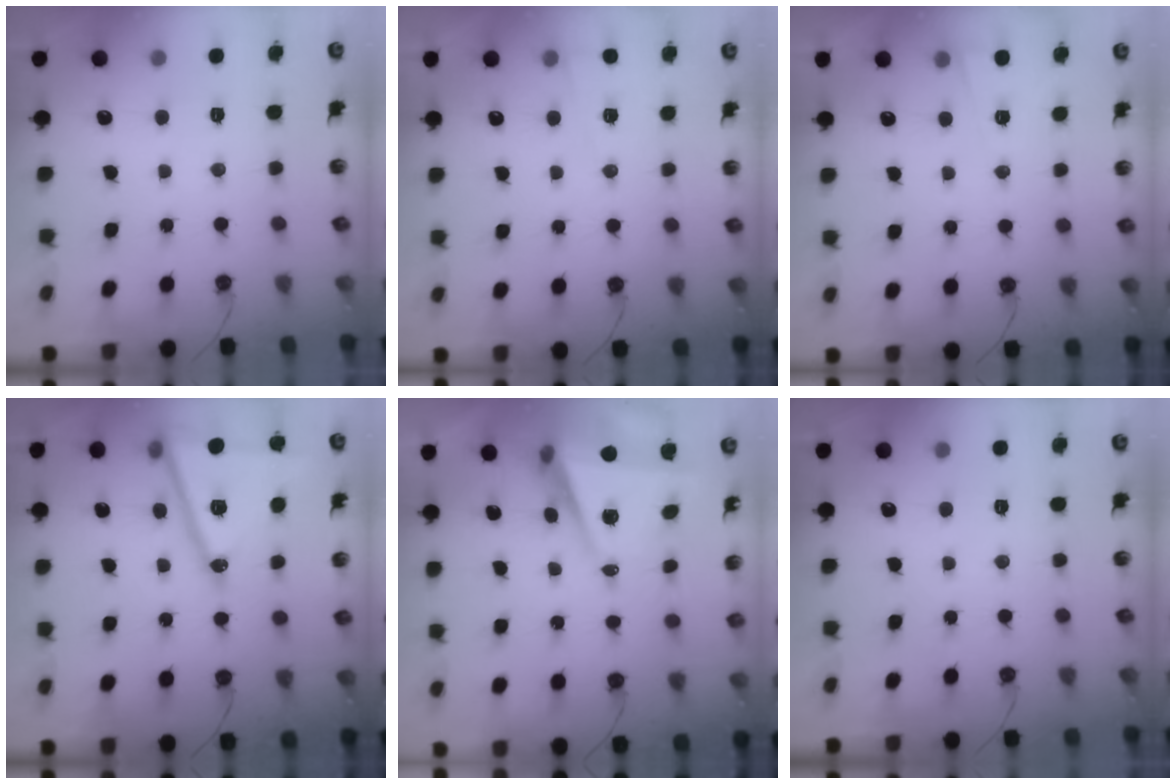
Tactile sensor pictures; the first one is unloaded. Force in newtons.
{"total": 4.9, "press": 3.8, "slide": 3.2}
{"total": 2.7, "press": 2.3, "slide": 1.5}
{"total": 18.9, "press": 18.5, "slide": 3.5}
{"total": 7.2, "press": 5.7, "slide": 4.4}
{"total": 0.0}